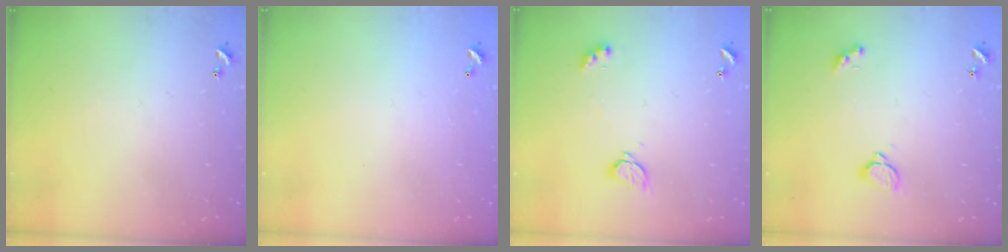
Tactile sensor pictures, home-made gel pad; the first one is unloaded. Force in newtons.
{"total": 2.8, "press": 2.8, "slide": 0.1}
{"total": 2.2, "press": 2.2, "slide": 0.2}
{"total": 1.8, "press": 1.6, "slide": 0.8}